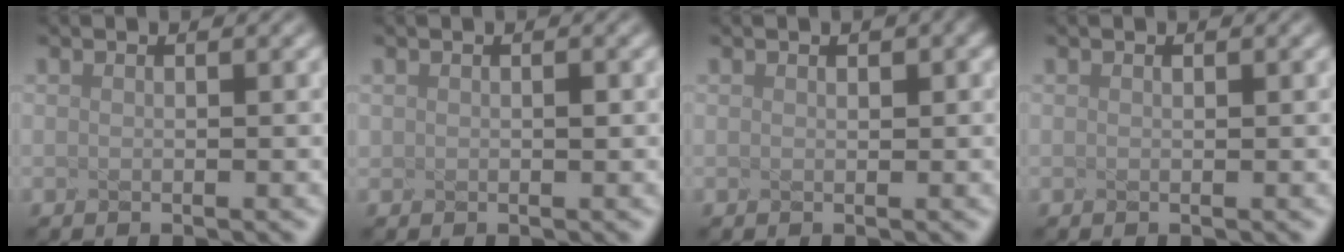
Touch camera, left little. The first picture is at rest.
{"total": 1.2, "force": [-0.6, -0.8, -0.6], "torque": [-0.015, -0.016, 0.027]}
{"total": 0.7, "force": [0.3, 0.2, 0.6], "torque": [-0.011, 0.001, 0.014]}
{"total": 0.5, "force": [-0.3, -0.4, -0.3], "torque": [-0.001, -0.010, 0.007]}